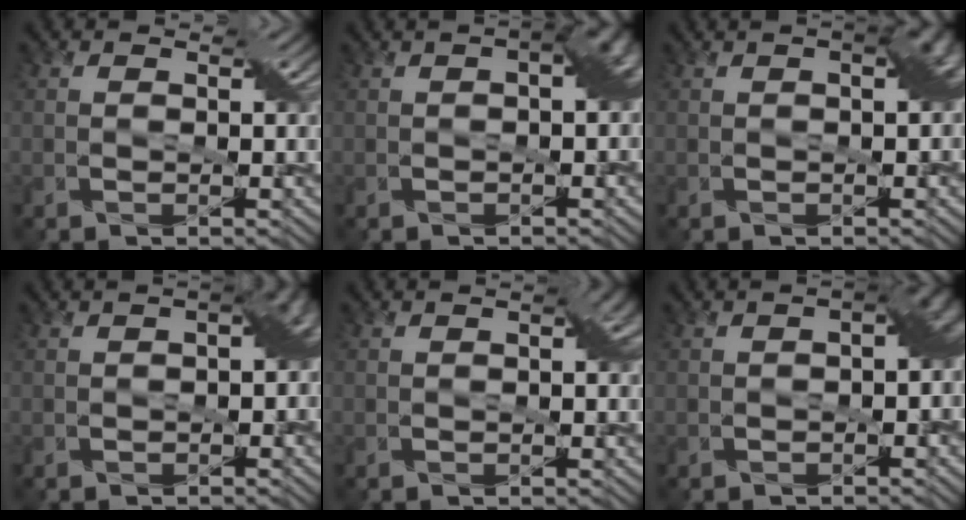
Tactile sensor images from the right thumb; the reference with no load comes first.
{"total": 4.2, "force": [0.4, 1.9, 3.8], "torque": [-0.042, 0.011, 0.006]}
{"total": 3.2, "force": [0.5, 1.1, 3.0], "torque": [-0.032, 0.015, 0.006]}
{"total": 4.4, "force": [-0.1, 2.4, 3.7], "torque": [-0.043, 0.003, 0.002]}
{"total": 1.9, "force": [0.2, 0.6, 1.8], "torque": [-0.025, 0.009, 0.002]}
{"total": 5.1, "force": [-0.4, 2.8, 4.3], "torque": [-0.052, 0.002, -0.005]}